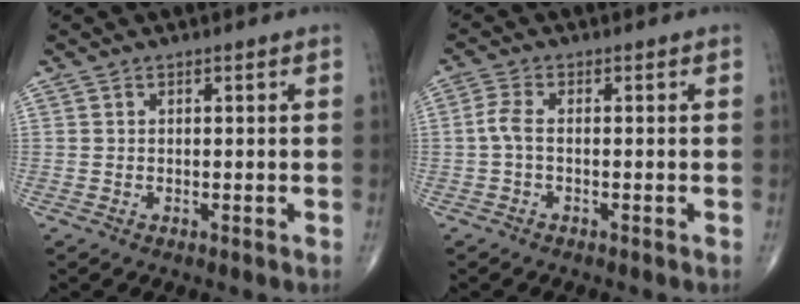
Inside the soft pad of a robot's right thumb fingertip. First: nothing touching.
{"total": 2.8, "force": [-0.5, 1.1, 2.5], "torque": [-0.062, 0.003, -0.016]}